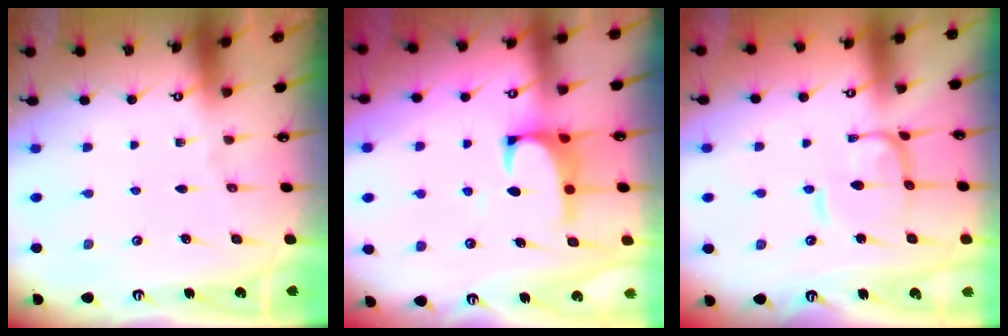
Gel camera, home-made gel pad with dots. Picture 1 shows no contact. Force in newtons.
{"total": 1.5, "press": 1.4, "slide": 0.7}
{"total": 2.2, "press": 2.2, "slide": 0.5}